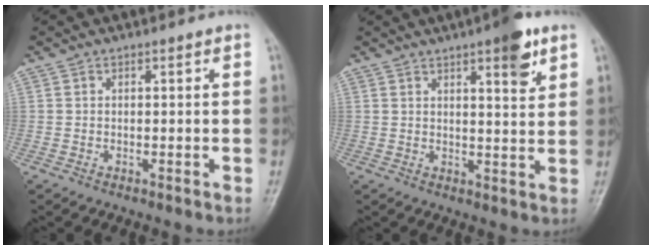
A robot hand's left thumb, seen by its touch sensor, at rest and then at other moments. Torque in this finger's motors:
{"motor_torque": [1.63, 0.52, 0.82, -0.33, 0.03]}